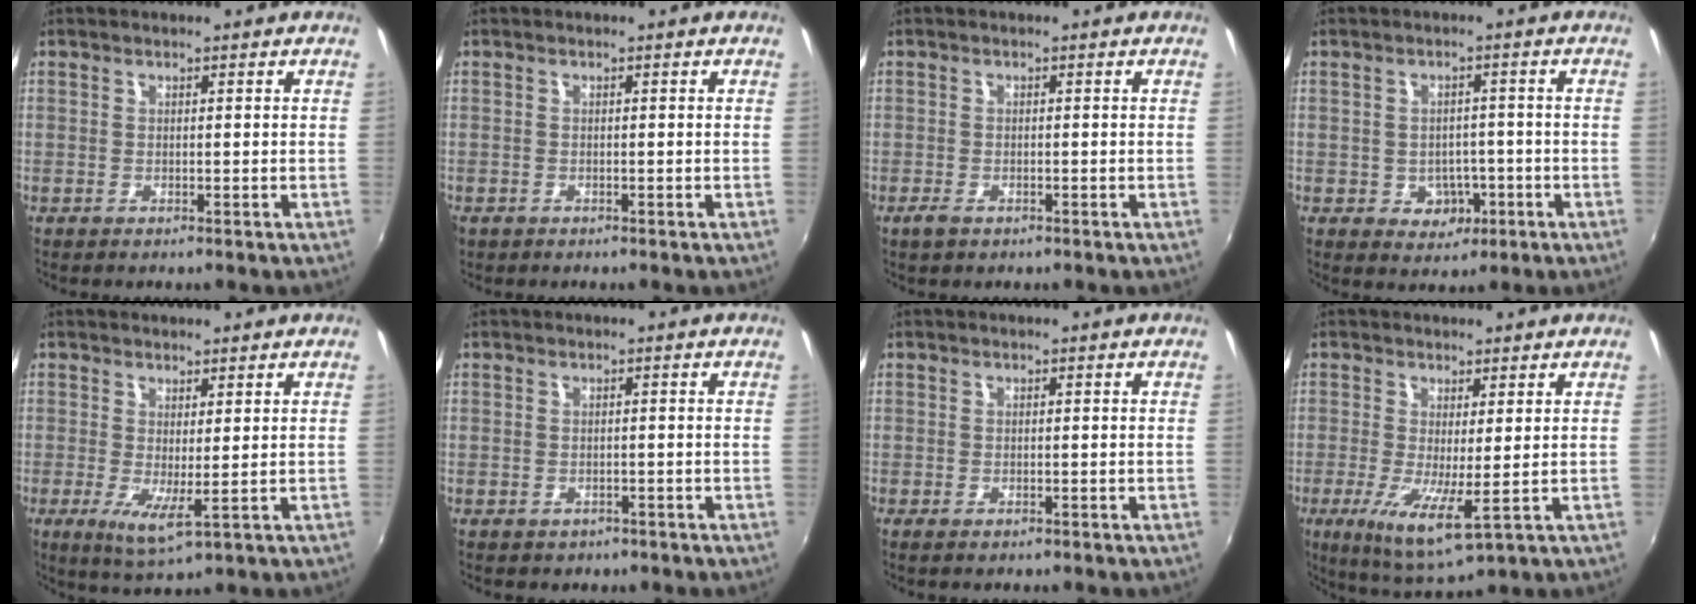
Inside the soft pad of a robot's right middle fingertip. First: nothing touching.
{"total": 1.0, "force": [-0.7, 0.8, 0.2], "torque": [-0.008, -0.004, -0.010]}
{"total": 2.1, "force": [-1.4, 1.0, 1.2], "torque": [-0.026, -0.006, -0.025]}
{"total": 5.0, "force": [-1.6, 4.4, 1.9], "torque": [-0.043, 0.006, -0.008]}
{"total": 4.6, "force": [0.2, 0.9, 4.6], "torque": [-0.081, -0.018, 0.006]}
{"total": 1.8, "force": [-0.8, 1.6, 0.4], "torque": [-0.010, -0.003, -0.007]}
{"total": 0.7, "force": [-0.5, 0.3, 0.5], "torque": [-0.009, -0.005, -0.008]}
{"total": 7.4, "force": [-0.7, 1.4, 7.3], "torque": [-0.141, -0.026, -0.012]}